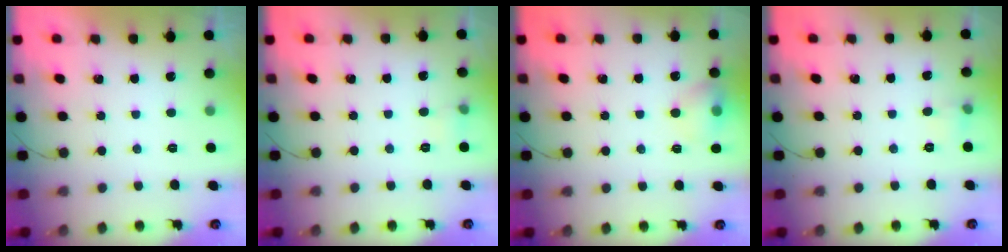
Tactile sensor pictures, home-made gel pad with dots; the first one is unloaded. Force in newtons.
{"total": 7.6, "press": 3.7, "slide": 6.6}
{"total": 8.2, "press": 8.1, "slide": 1.2}
{"total": 4.3, "press": 4.1, "slide": 1.4}